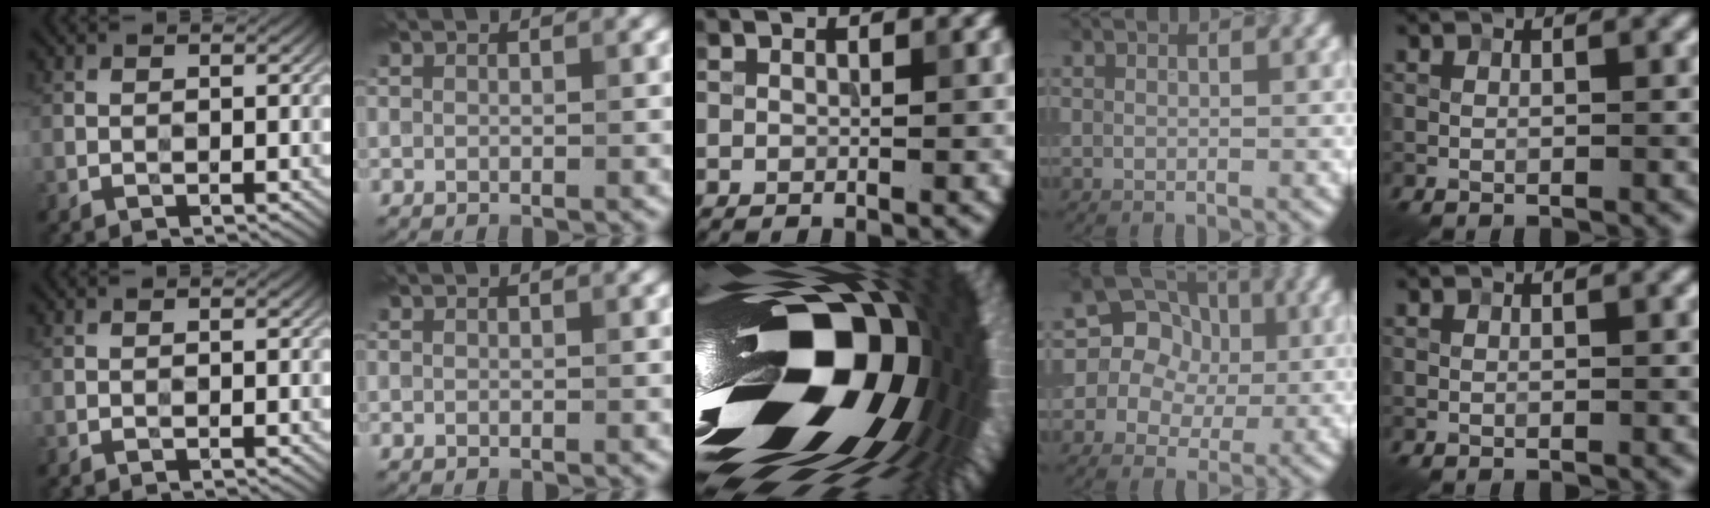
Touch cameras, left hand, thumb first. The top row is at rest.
{"middle": {"total": 22.5, "force": [-2.8, 12.0, 18.8], "torque": [-0.320, -0.057, -0.062]}, "ring": {"total": 10.6, "force": [2.7, 9.4, 3.9], "torque": [-0.097, 0.048, 0.030]}}